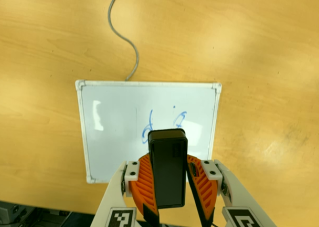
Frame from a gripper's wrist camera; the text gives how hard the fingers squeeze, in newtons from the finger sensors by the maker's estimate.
{"total": 8.0, "left": 8.9, "right": 7.1}